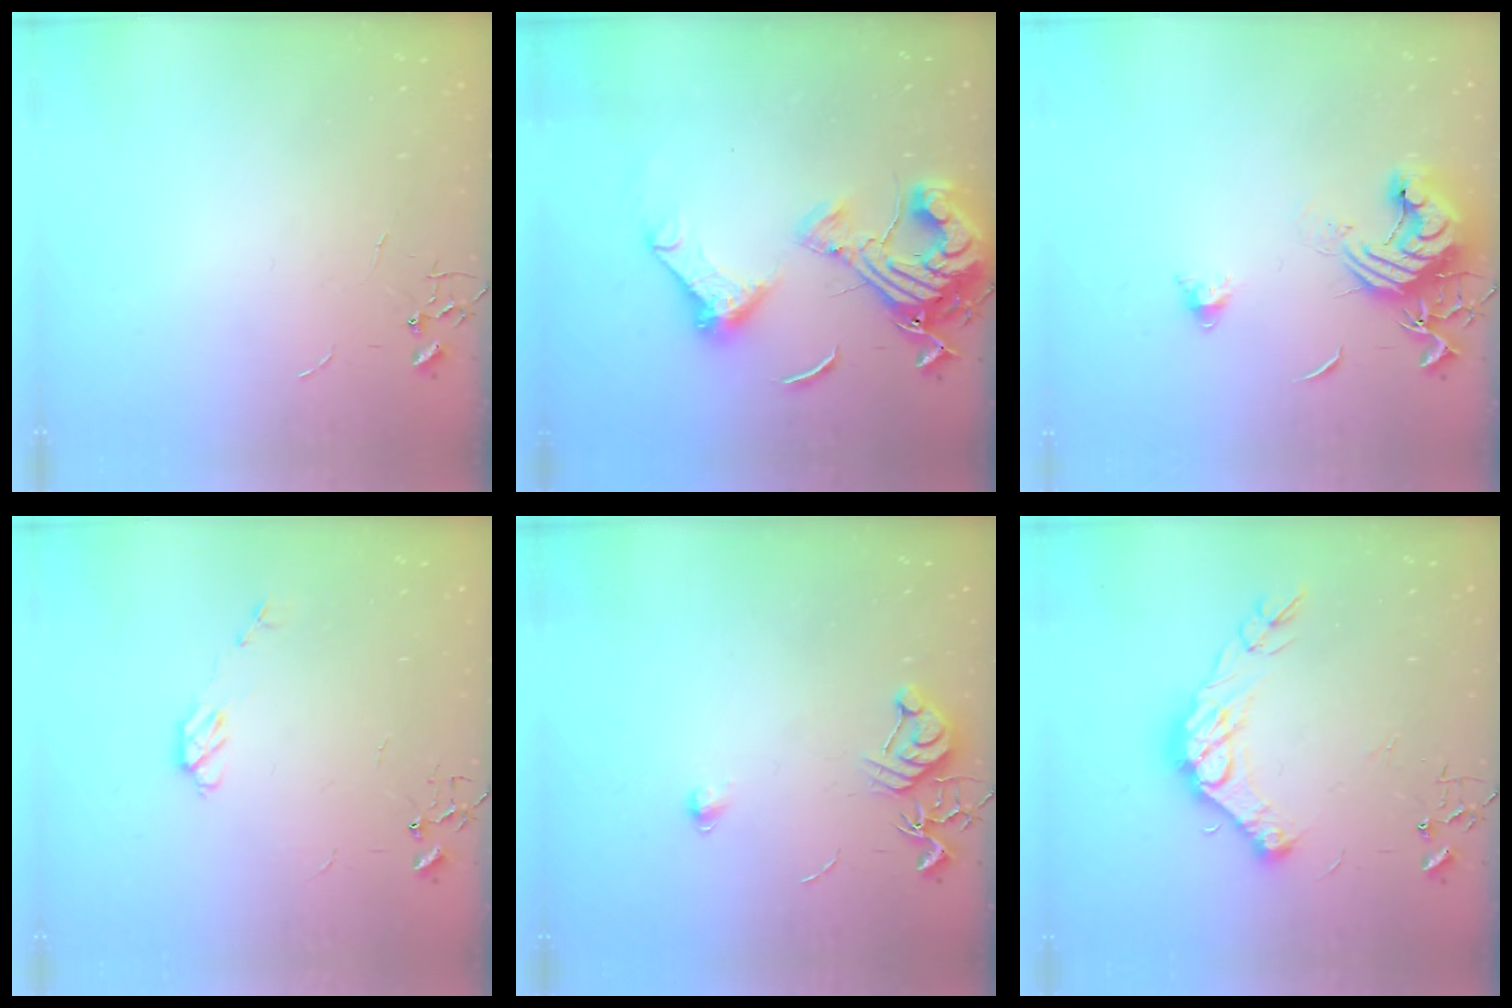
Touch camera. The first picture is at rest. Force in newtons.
{"total": 18.8, "press": 18.7, "slide": 1.8}
{"total": 13.5, "press": 13.4, "slide": 1.7}
{"total": 5.5, "press": 5.4, "slide": 0.4}
{"total": 8.7, "press": 8.7, "slide": 0.7}
{"total": 15.0, "press": 14.9, "slide": 1.7}